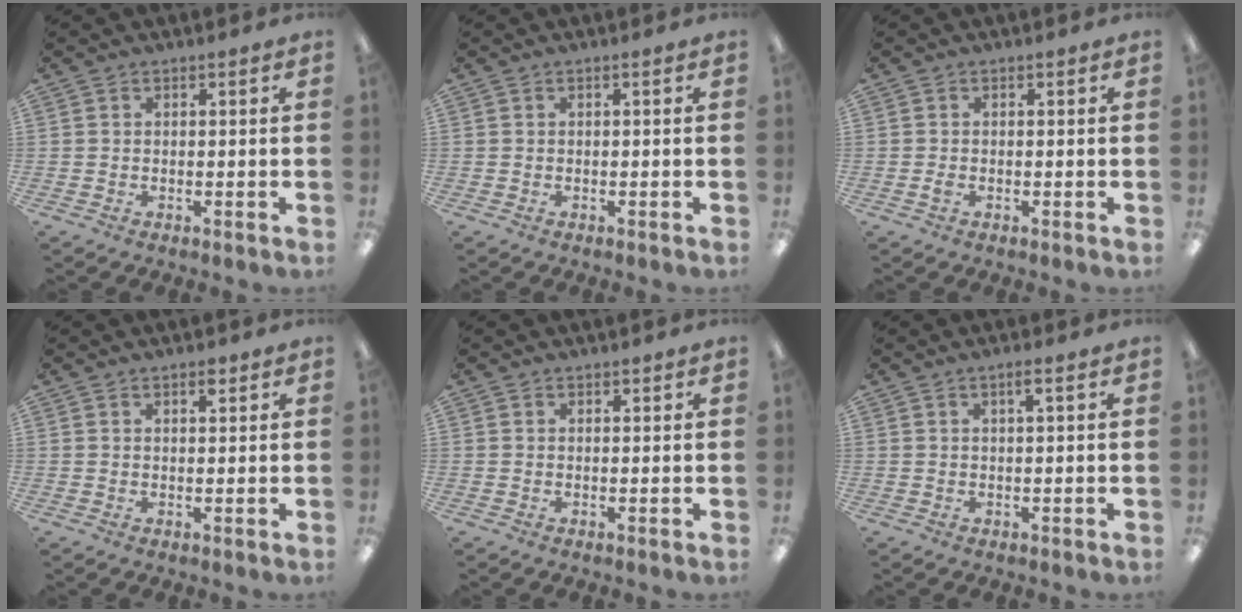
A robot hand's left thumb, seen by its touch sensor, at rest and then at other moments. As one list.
[{"total": 0.0}, {"total": 1.0, "force": [-0.4, 0.7, 0.6], "torque": [-0.011, 0.000, -0.007]}, {"total": 2.0, "force": [1.6, 0.8, 0.9], "torque": [-0.002, -0.008, 0.025]}, {"total": 0.9, "force": [0.7, 0.5, 0.0], "torque": [0.001, 0.001, 0.014]}, {"total": 1.7, "force": [1.0, 0.2, 1.4], "torque": [-0.023, -0.001, 0.014]}]